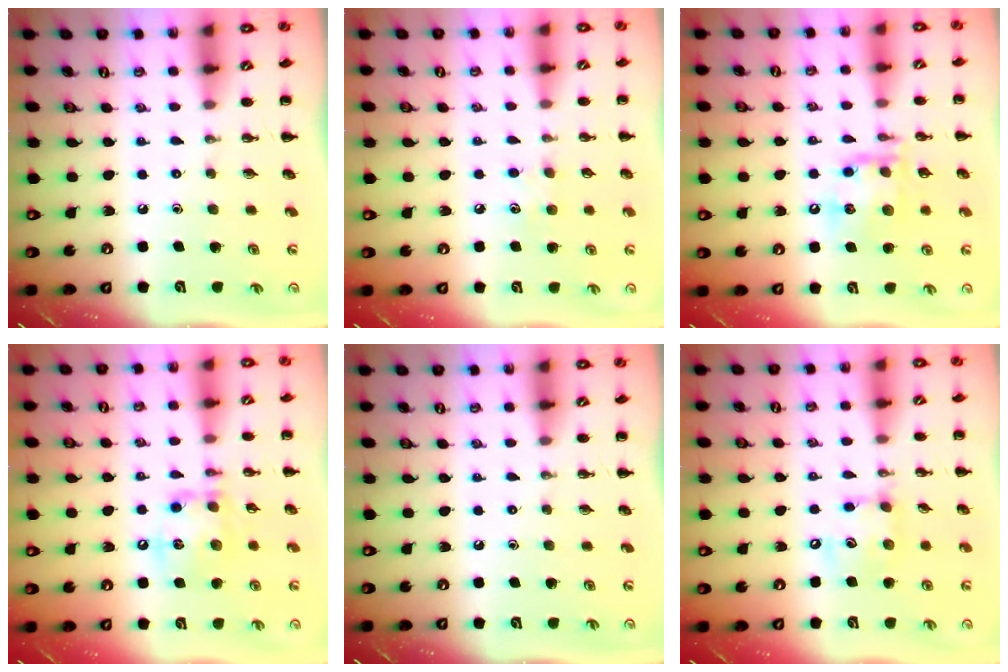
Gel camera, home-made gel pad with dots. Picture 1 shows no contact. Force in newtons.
{"total": 5.8, "press": 5.6, "slide": 1.6}
{"total": 15.0, "press": 14.8, "slide": 2.2}
{"total": 13.5, "press": 13.3, "slide": 2.0}
{"total": 0.0}
{"total": 9.2, "press": 9.2, "slide": 1.1}